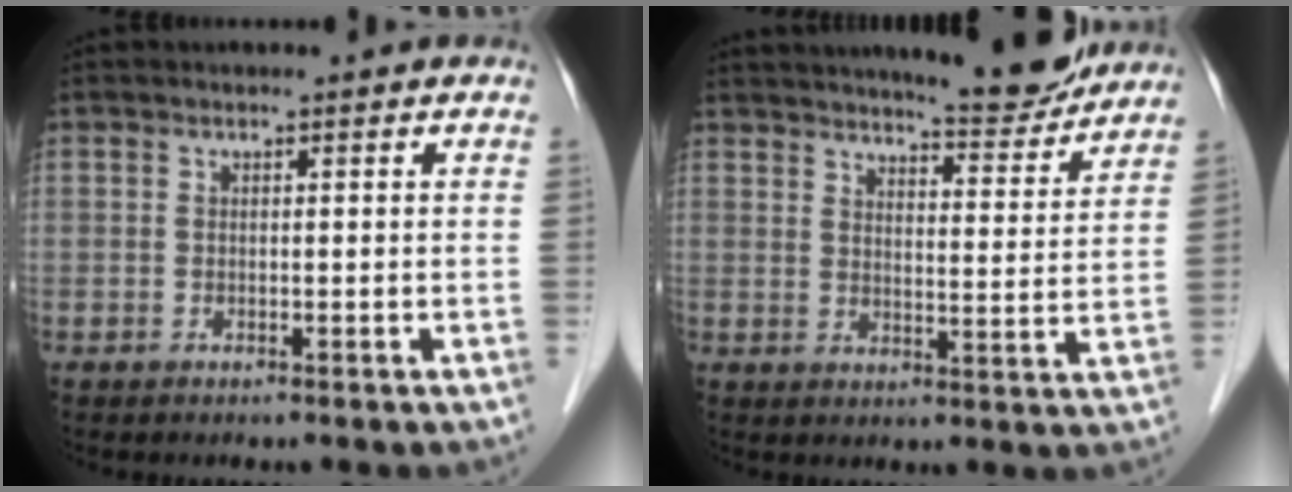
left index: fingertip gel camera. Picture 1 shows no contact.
{"total": 10.6, "force": [9.8, 1.0, 4.0], "torque": [-0.057, -0.011, 0.131]}